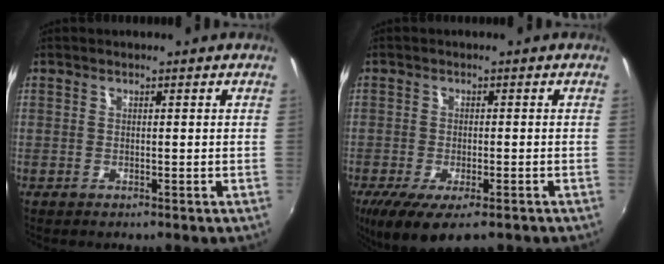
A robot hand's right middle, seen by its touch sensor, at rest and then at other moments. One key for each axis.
{"total": 10.3, "fx": -6.4, "fy": 3.5, "fz": 7.2, "tx": -0.151, "ty": -0.045, "tz": -0.103}